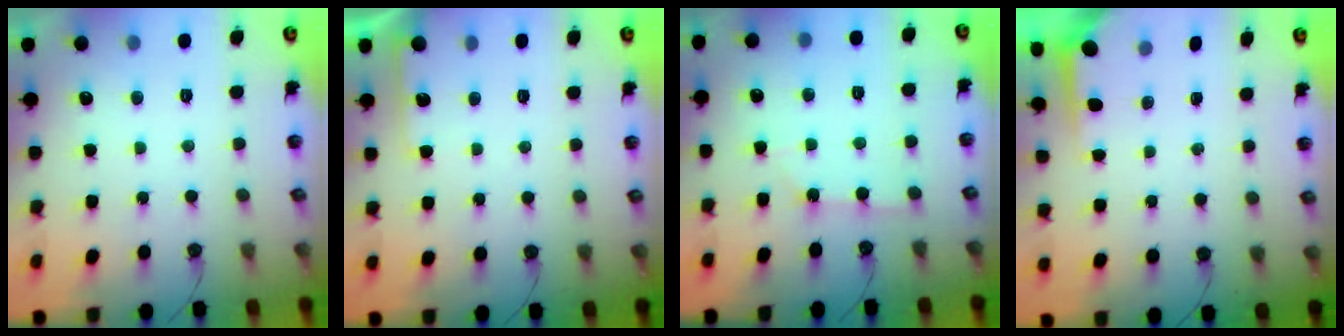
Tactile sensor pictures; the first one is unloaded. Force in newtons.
{"total": 3.7, "press": 3.7, "slide": 0.6}
{"total": 1.4, "press": 1.4, "slide": 0.2}
{"total": 3.7, "press": 3.7, "slide": 0.5}